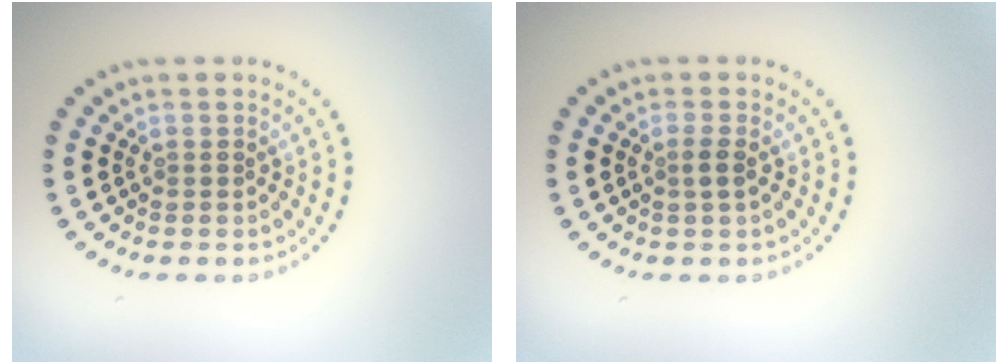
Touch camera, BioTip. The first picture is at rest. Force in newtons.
{"total": 1.1, "press": 0.9, "slide": 0.7}